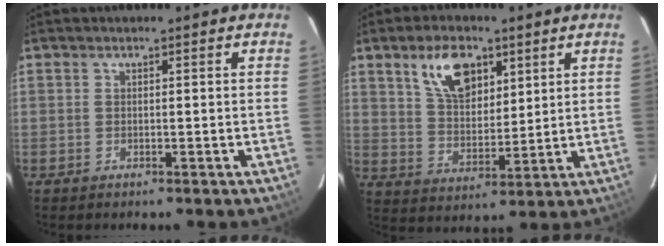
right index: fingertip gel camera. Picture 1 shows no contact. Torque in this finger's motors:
{"motor_torque": [1.03, 0.92, 0.23, 0.07]}